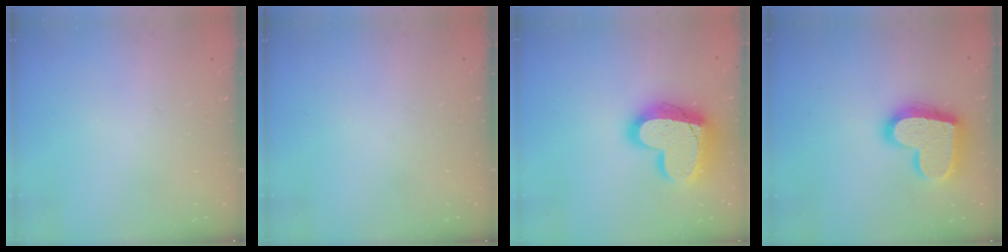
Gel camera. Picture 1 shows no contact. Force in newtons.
{"total": 0.0}
{"total": 21.4, "press": 21.3, "slide": 1.7}
{"total": 19.1, "press": 19.0, "slide": 1.3}